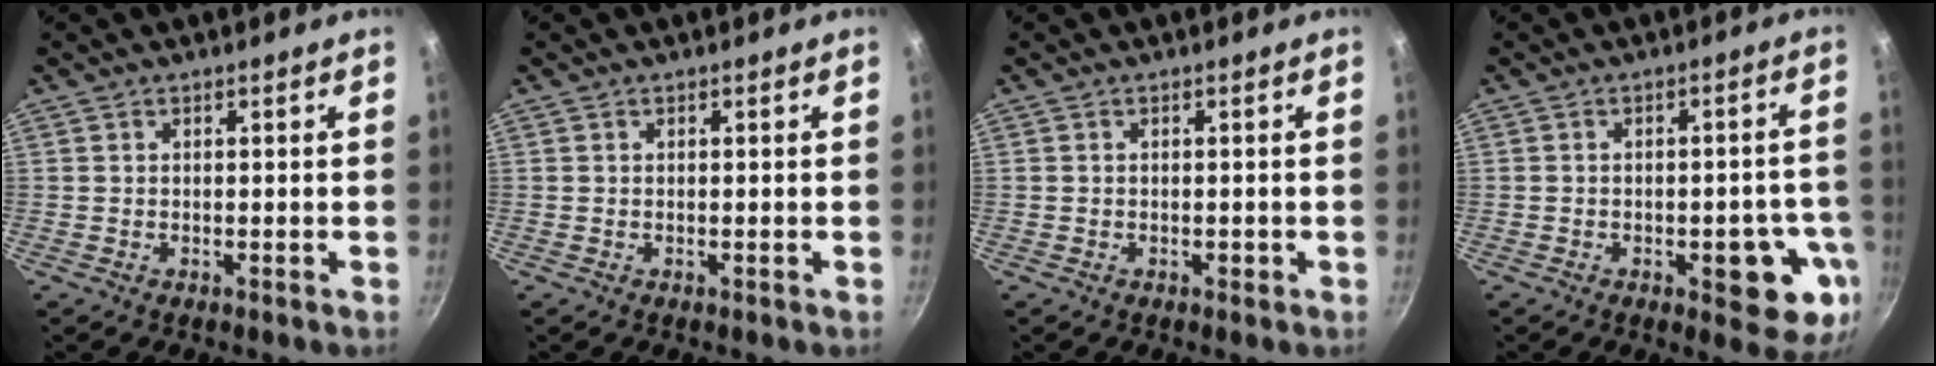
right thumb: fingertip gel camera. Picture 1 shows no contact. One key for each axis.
{"total": 0.0}
{"total": 0.6, "fx": -0.2, "fy": 0.4, "fz": 0.3, "tx": -0.002, "ty": 0.002, "tz": -0.003}
{"total": 10.5, "fx": -3.4, "fy": 4.6, "fz": 8.8, "tx": -0.067, "ty": 0.012, "tz": -0.040}